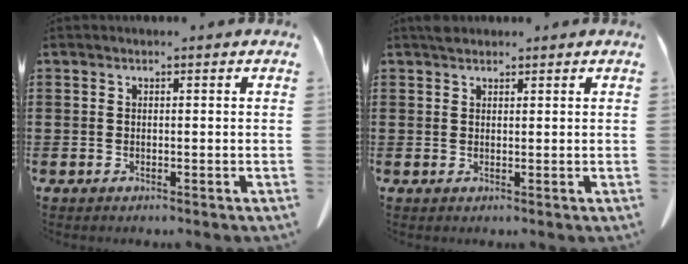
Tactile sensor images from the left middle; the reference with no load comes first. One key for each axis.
{"total": 1.4, "fx": 1.2, "fy": 0.6, "fz": 0.3, "tx": -0.010, "ty": 0.002, "tz": 0.025}